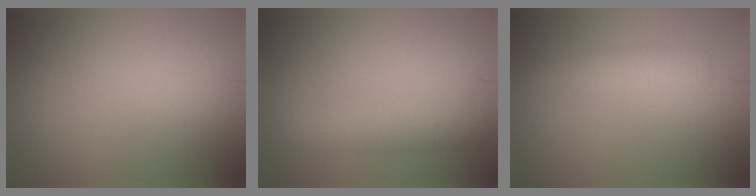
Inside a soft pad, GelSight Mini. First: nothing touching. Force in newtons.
{"total": 2.3, "press": 2.3, "slide": 0.2}
{"total": 1.9, "press": 1.9, "slide": 0.1}